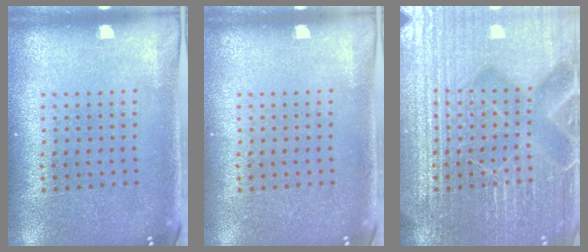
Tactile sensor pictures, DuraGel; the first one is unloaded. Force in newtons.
{"total": 0.0}
{"total": 7.4, "press": 7.3, "slide": 0.9}